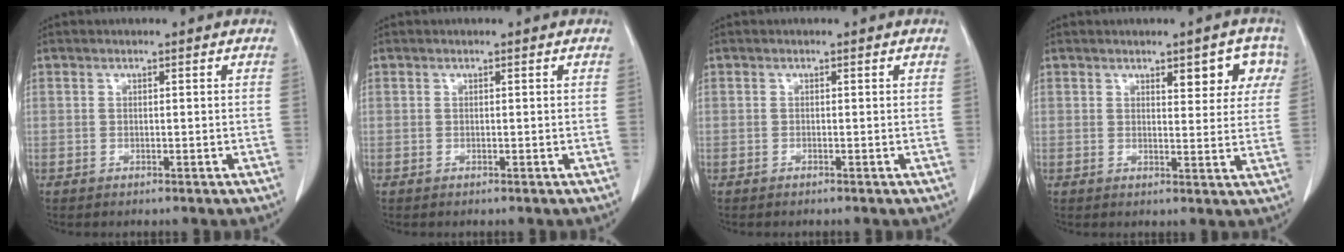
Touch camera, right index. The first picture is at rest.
{"total": 0.0}
{"total": 0.0}
{"total": 6.2, "force": [3.1, 2.3, 4.8], "torque": [-0.046, 0.010, 0.035]}